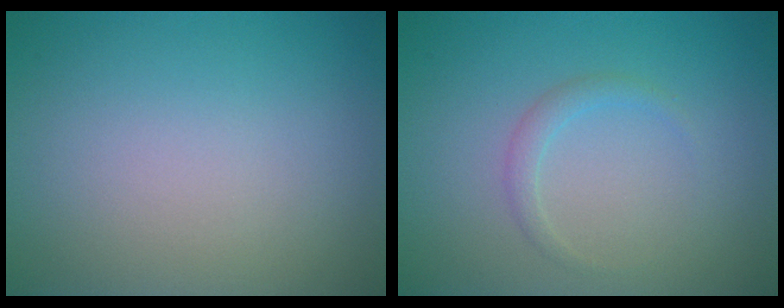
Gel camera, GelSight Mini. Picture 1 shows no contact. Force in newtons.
{"total": 1.2, "press": 1.1, "slide": 0.2}